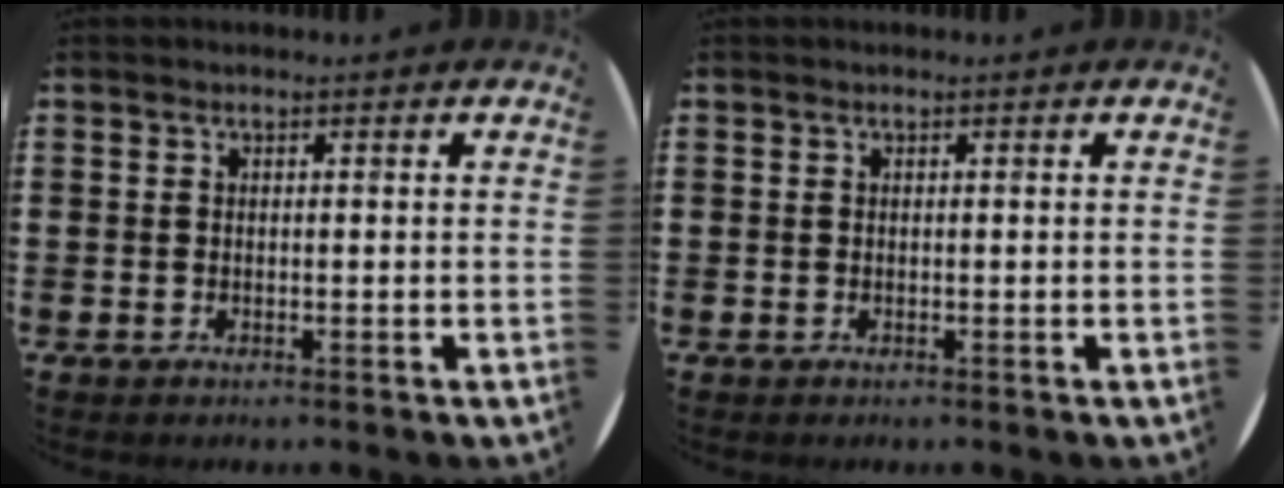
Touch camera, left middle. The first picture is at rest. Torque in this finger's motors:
{"motor_torque": [-0.09, -0.06, 0.04, 0.00]}